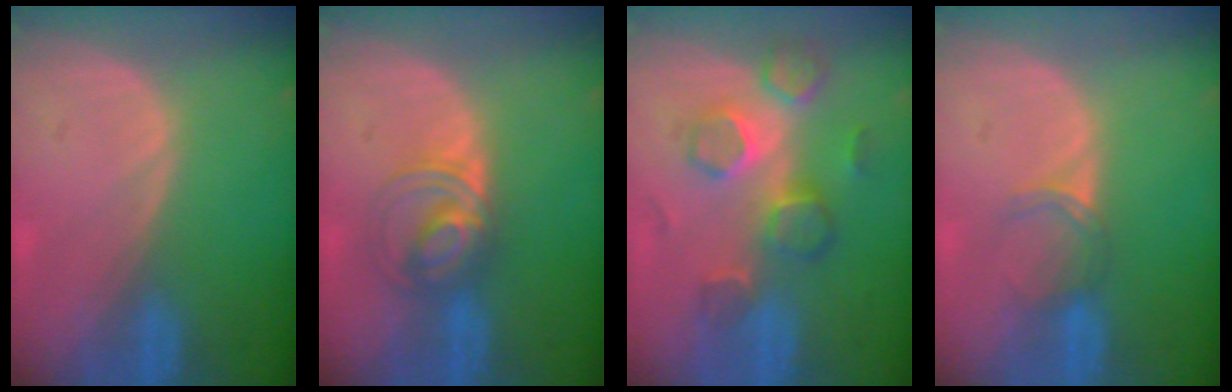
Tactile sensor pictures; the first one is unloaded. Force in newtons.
{"total": 5.5, "press": 5.5, "slide": 0.6}
{"total": 8.9, "press": 7.7, "slide": 4.5}
{"total": 2.9, "press": 2.5, "slide": 1.5}